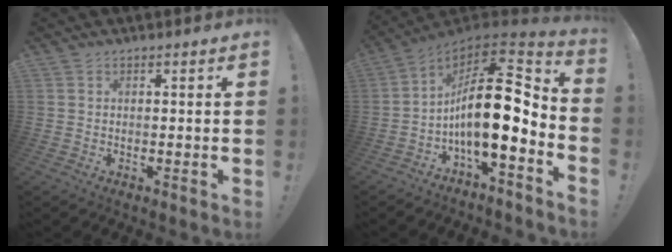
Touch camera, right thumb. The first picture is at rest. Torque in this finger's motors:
{"motor_torque": [2.03, 2.98, 1.51, -1.26, 0.61]}